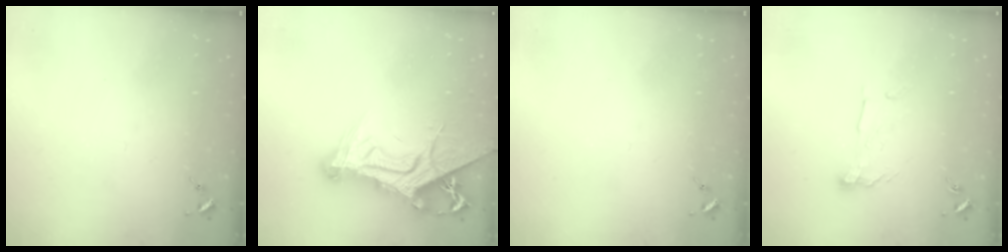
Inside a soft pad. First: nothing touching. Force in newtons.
{"total": 18.1, "press": 18.0, "slide": 1.9}
{"total": 0.0}
{"total": 7.0, "press": 7.0, "slide": 0.3}